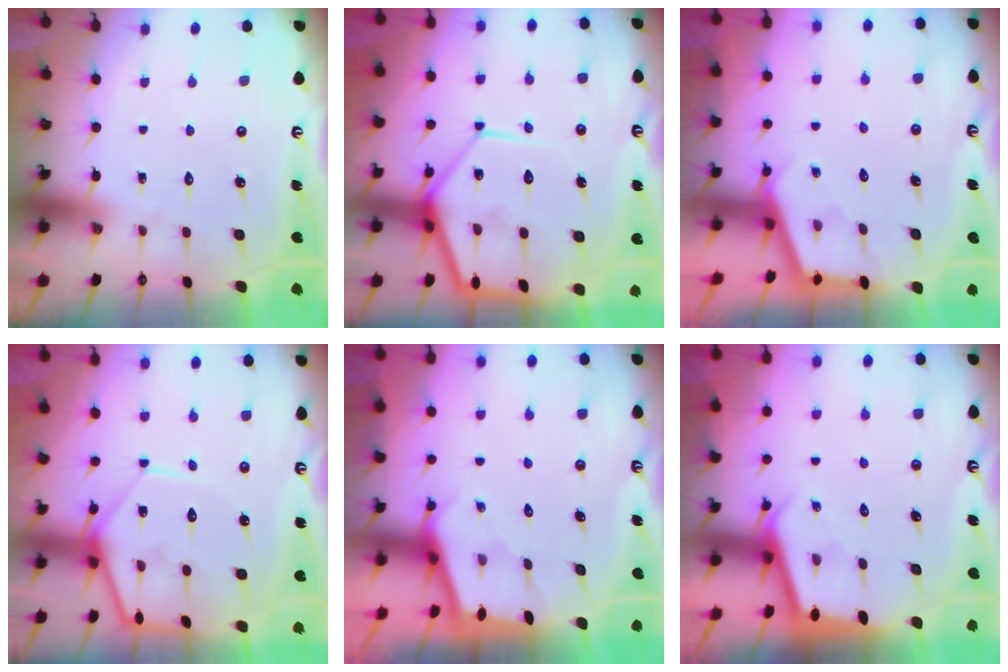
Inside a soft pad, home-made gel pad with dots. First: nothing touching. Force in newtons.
{"total": 18.3, "press": 18.2, "slide": 1.8}
{"total": 2.4, "press": 2.4, "slide": 0.2}
{"total": 11.4, "press": 11.4, "slide": 1.0}
{"total": 1.7, "press": 1.6, "slide": 0.2}
{"total": 2.1, "press": 2.1, "slide": 0.1}